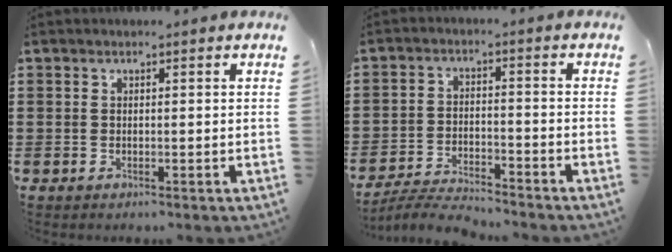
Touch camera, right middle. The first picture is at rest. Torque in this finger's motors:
{"motor_torque": [-0.15, 0.08, 0.32, 0.01]}